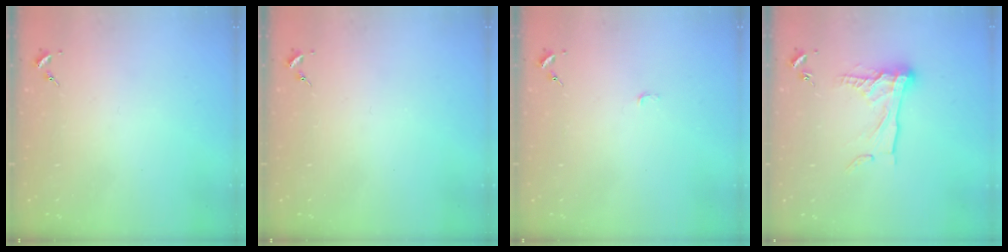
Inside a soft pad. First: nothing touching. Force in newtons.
{"total": 0.0}
{"total": 3.0, "press": 3.0, "slide": 0.3}
{"total": 14.3, "press": 14.3, "slide": 1.1}